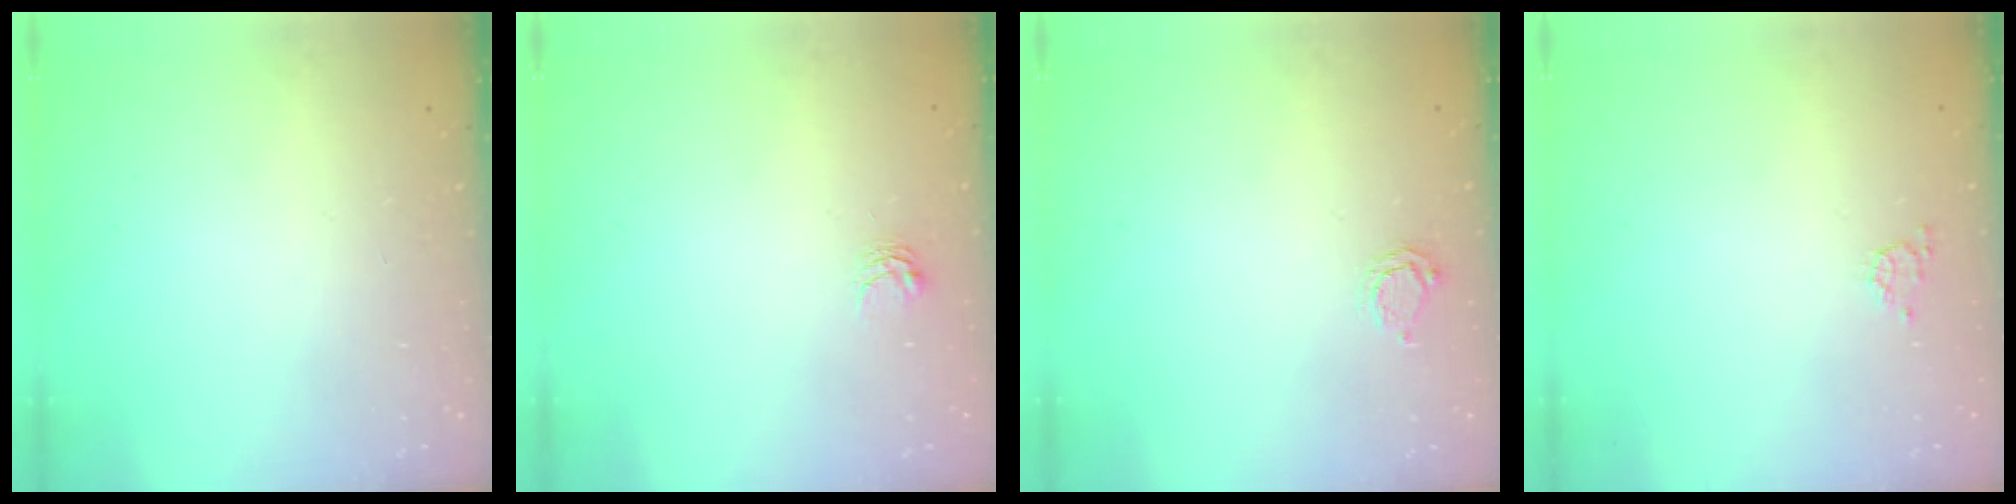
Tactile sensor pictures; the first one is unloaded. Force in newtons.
{"total": 3.3, "press": 3.3, "slide": 0.2}
{"total": 3.8, "press": 3.8, "slide": 0.7}
{"total": 3.3, "press": 3.3, "slide": 0.3}